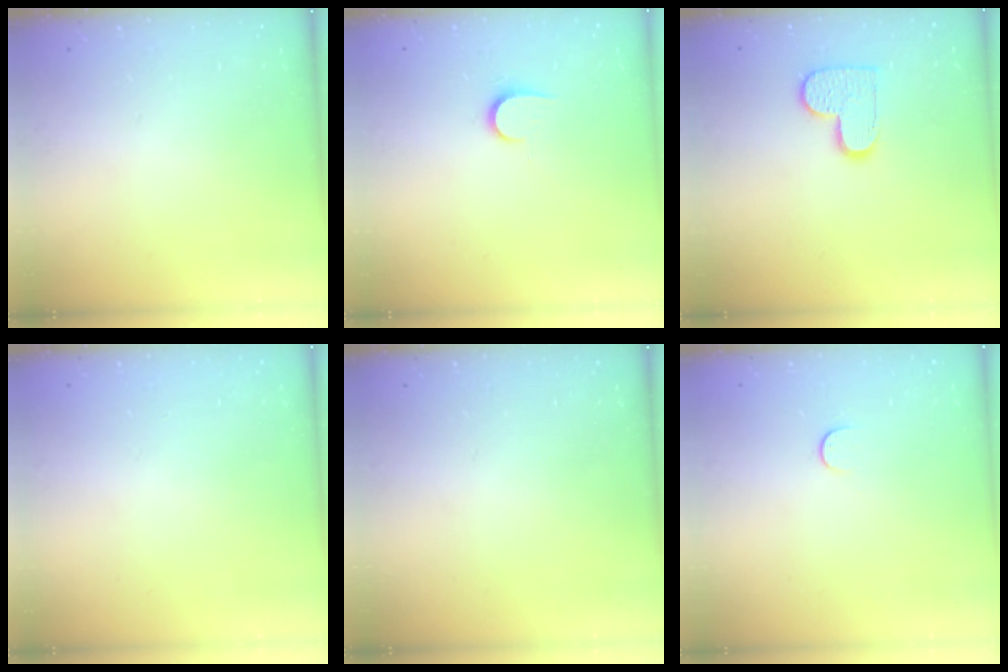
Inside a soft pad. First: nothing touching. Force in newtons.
{"total": 6.7, "press": 6.6, "slide": 0.7}
{"total": 10.4, "press": 10.4, "slide": 0.6}
{"total": 0.8, "press": 0.5, "slide": 0.6}
{"total": 0.0}
{"total": 3.9, "press": 3.9, "slide": 0.5}